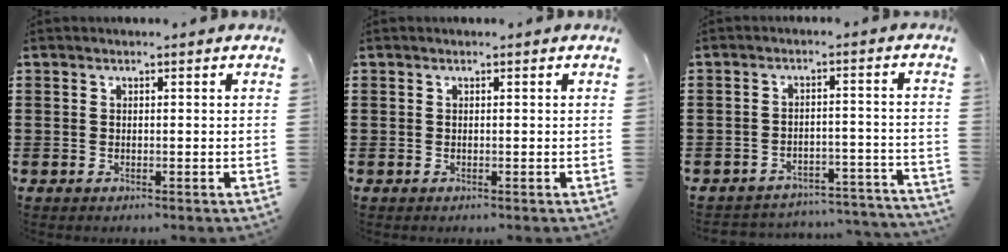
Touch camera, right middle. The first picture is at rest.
{"total": 0.0}
{"total": 3.7, "force": [-3.7, 0.4, 0.5], "torque": [-0.013, 0.002, -0.078]}